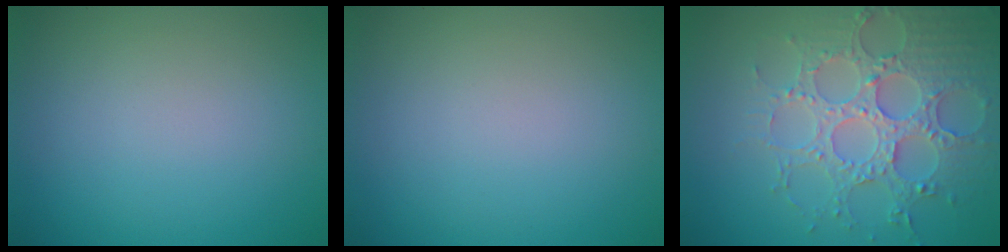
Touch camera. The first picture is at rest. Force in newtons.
{"total": 0.0}
{"total": 5.8, "press": 5.2, "slide": 2.5}